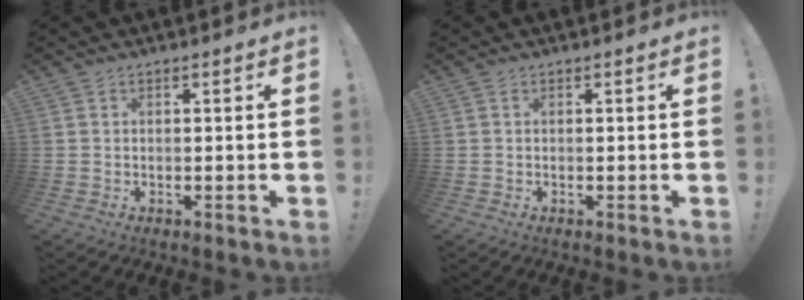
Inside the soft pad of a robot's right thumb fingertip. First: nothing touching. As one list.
[{"total": 0.0}]